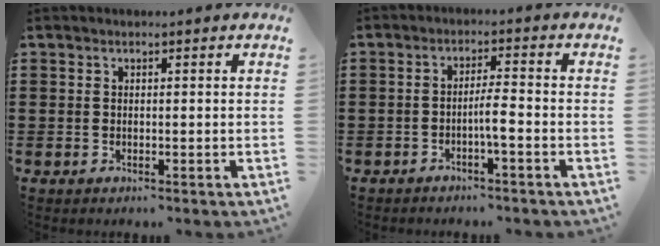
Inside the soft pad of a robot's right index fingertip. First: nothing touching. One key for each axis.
{"total": 3.5, "fx": -1.6, "fy": 0.0, "fz": 3.1, "tx": -0.056, "ty": -0.001, "tz": -0.030}